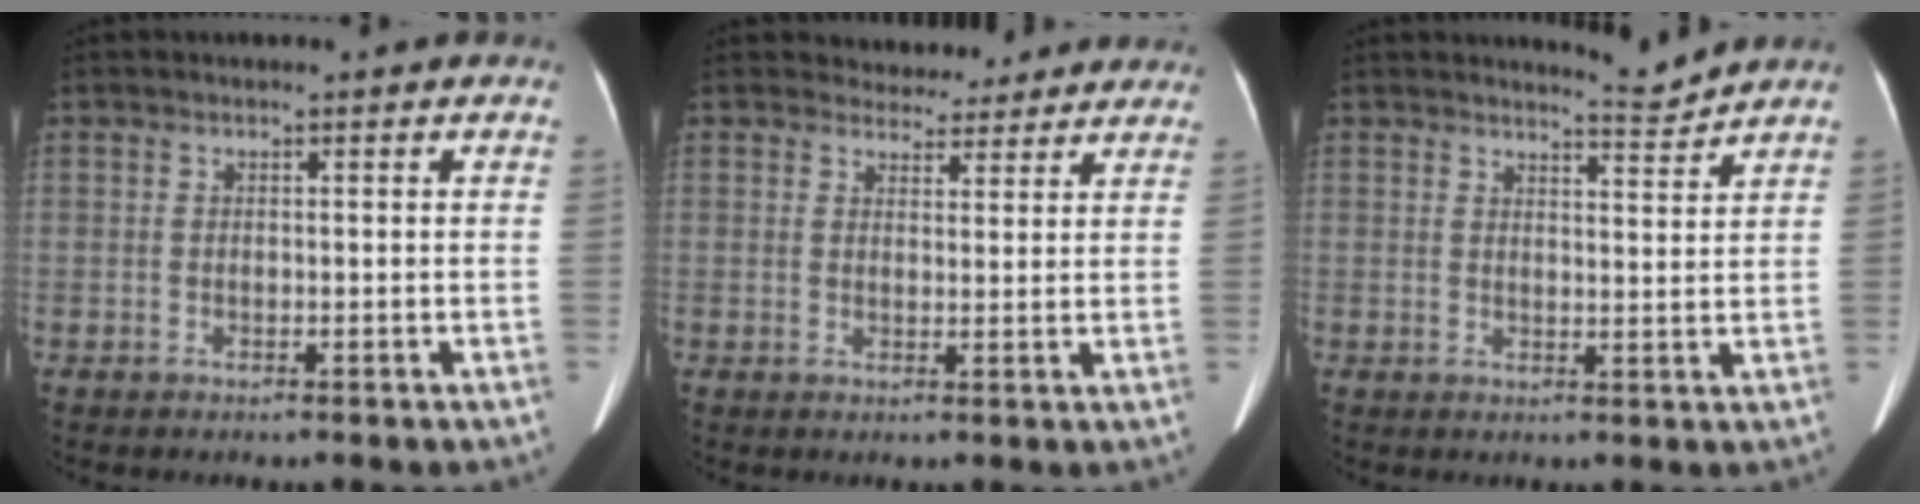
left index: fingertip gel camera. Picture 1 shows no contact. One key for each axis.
{"total": 6.4, "fx": 5.9, "fy": 2.4, "fz": 0.2, "tx": 0.008, "ty": 0.009, "tz": 0.063}
{"total": 3.2, "fx": 3.0, "fy": -0.9, "fz": -0.4, "tx": -0.005, "ty": -0.027, "tz": 0.049}